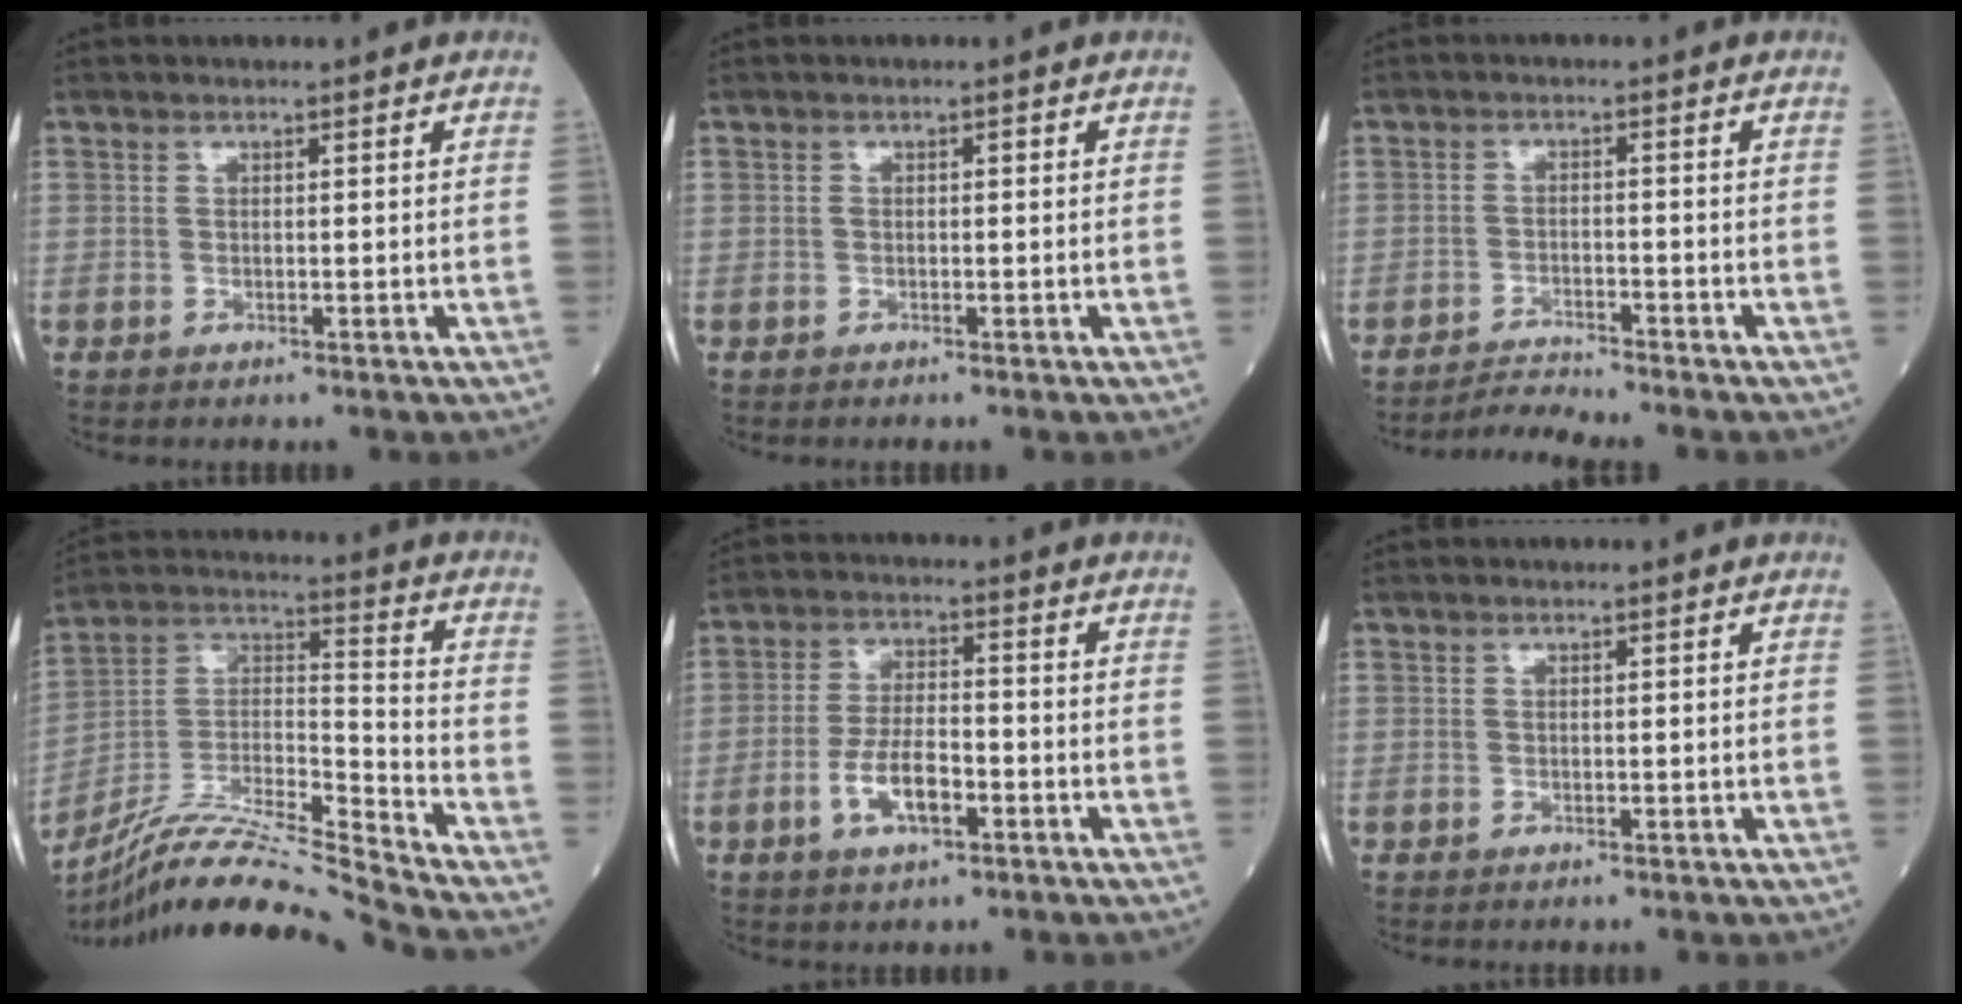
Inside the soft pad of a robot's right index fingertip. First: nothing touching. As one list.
[{"total": 0.5, "force": [0.0, 0.4, 0.4], "torque": [-0.009, 0.007, -0.001]}, {"total": 3.5, "force": [-3.3, -1.3, -0.2], "torque": [-0.004, -0.019, -0.058]}, {"total": 17.5, "force": [-16.1, -1.8, 6.6], "torque": [-0.125, 0.020, -0.293]}, {"total": 7.1, "force": [-2.8, 2.6, 6.0], "torque": [-0.121, 0.002, -0.051]}, {"total": 0.0}]